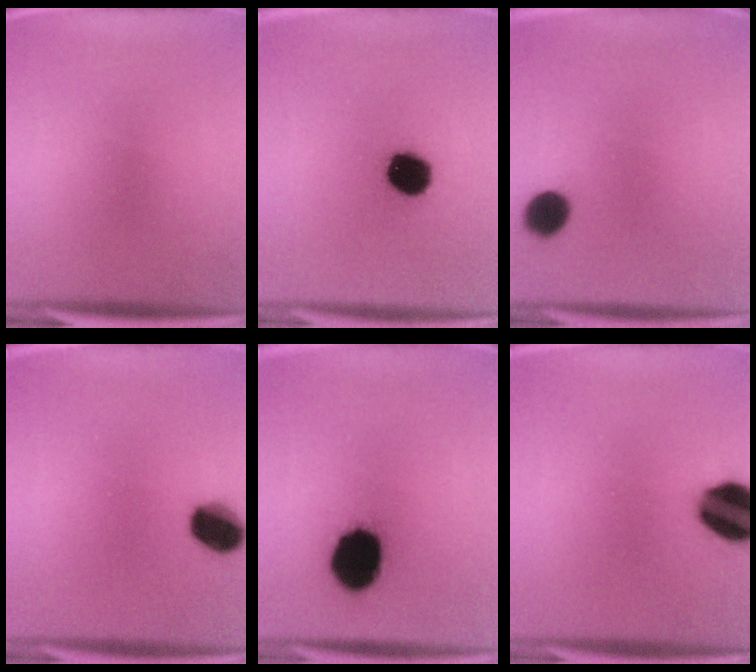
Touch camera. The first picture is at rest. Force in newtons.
{"total": 11.5}
{"total": 6.7}
{"total": 8.1}
{"total": 15.9}
{"total": 14.3}